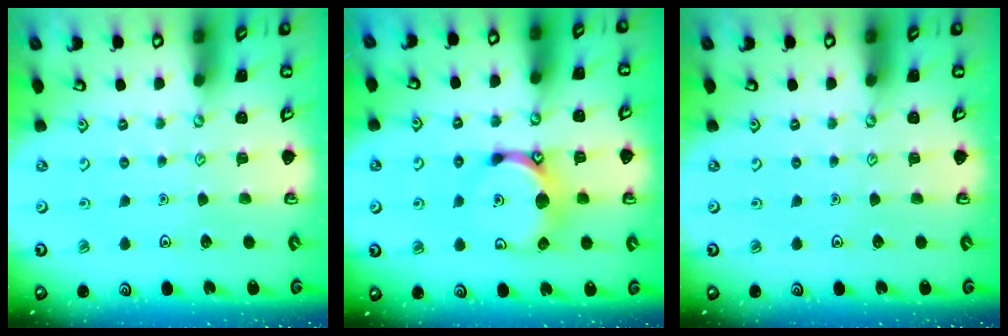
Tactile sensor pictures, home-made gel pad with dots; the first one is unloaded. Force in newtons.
{"total": 11.0, "press": 11.0, "slide": 0.5}
{"total": 0.0}